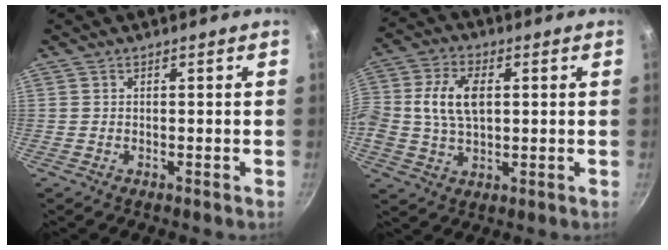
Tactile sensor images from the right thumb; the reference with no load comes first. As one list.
[{"total": 10.4, "force": [1.3, 6.7, 7.9], "torque": [-0.145, 0.016, 0.018]}]